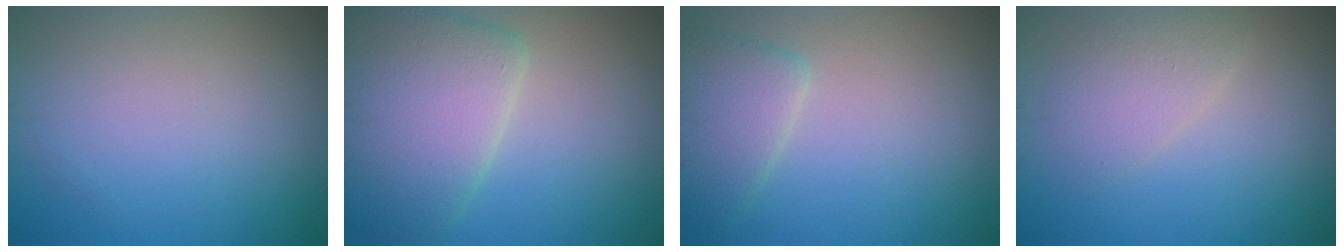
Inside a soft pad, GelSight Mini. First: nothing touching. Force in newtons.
{"total": 7.1, "press": 7.1, "slide": 0.8}
{"total": 3.6, "press": 3.6, "slide": 0.2}
{"total": 2.4, "press": 2.3, "slide": 0.2}